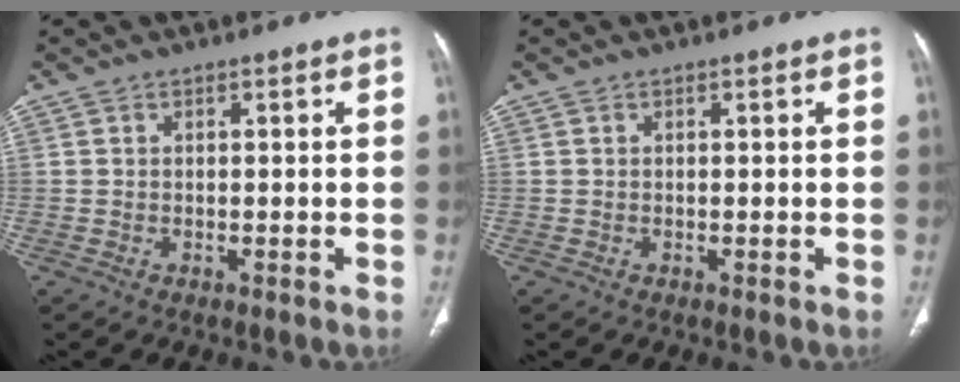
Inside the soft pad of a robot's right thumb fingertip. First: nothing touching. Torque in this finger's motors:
{"motor_torque": [0.04, 0.02, 0.01, 0.01, 0.00]}